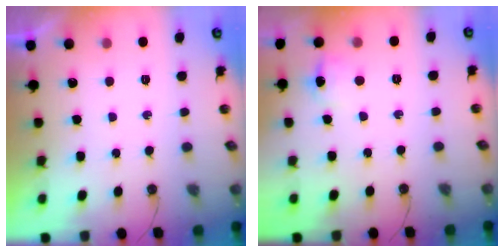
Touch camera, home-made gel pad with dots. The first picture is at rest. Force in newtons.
{"total": 6.4, "press": 6.4, "slide": 0.4}